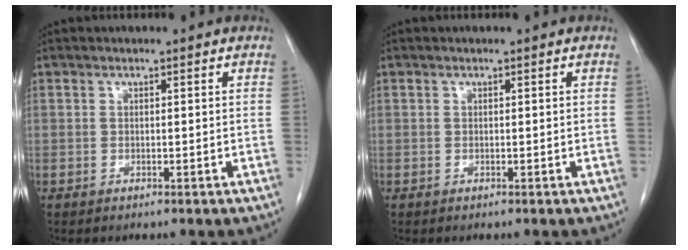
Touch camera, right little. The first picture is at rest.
{"total": 0.0}